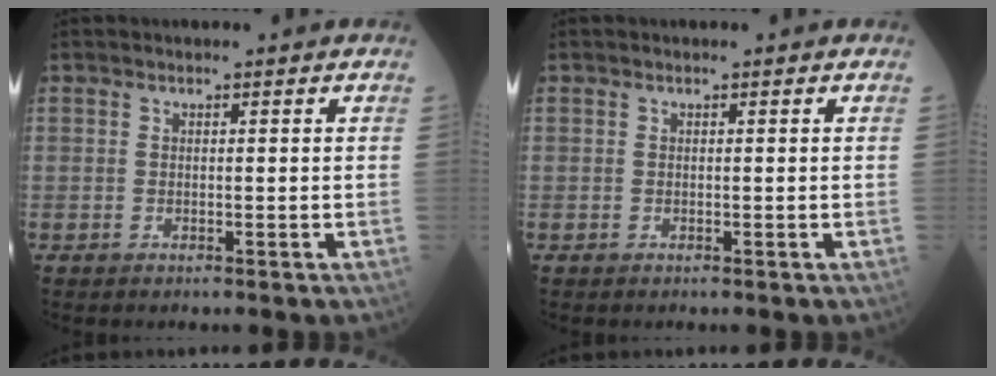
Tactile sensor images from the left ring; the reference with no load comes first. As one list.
[{"total": 0.0}]